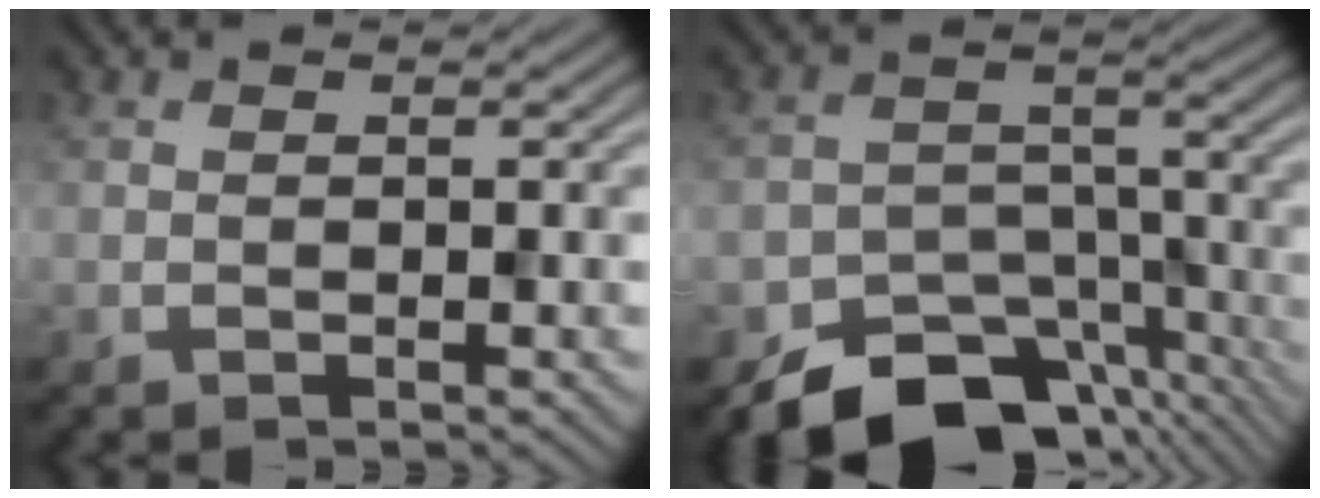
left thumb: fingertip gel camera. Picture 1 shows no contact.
{"total": 11.9, "force": [-8.5, 6.8, 4.9], "torque": [-0.076, -0.022, -0.121]}